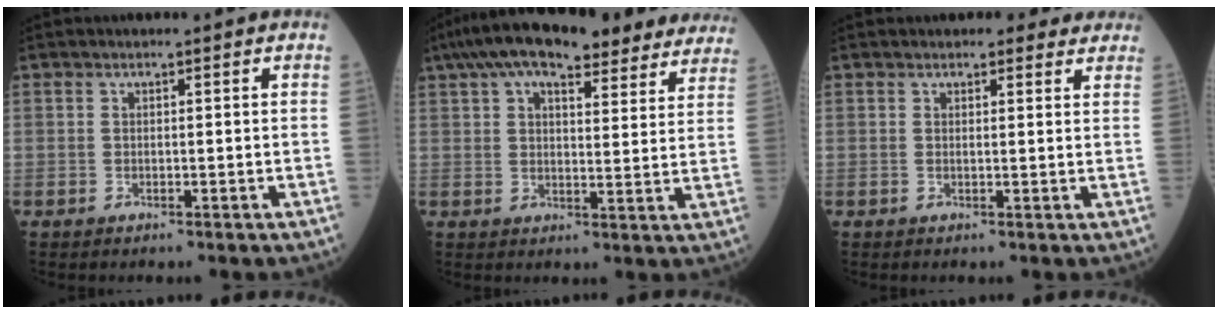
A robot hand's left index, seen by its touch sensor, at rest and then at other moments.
{"total": 23.4, "force": [18.9, 7.1, 11.9], "torque": [-0.184, 0.052, 0.241]}
{"total": 4.3, "force": [3.9, 1.6, 1.0], "torque": [0.000, 0.000, 0.034]}